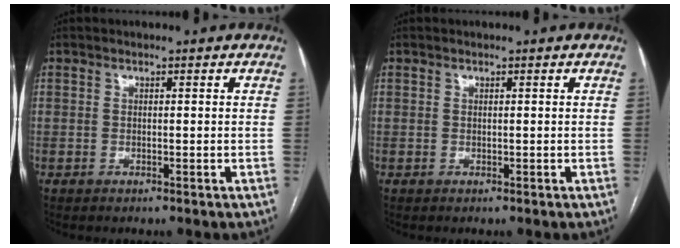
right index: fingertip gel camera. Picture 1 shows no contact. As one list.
[{"total": 0.0}]